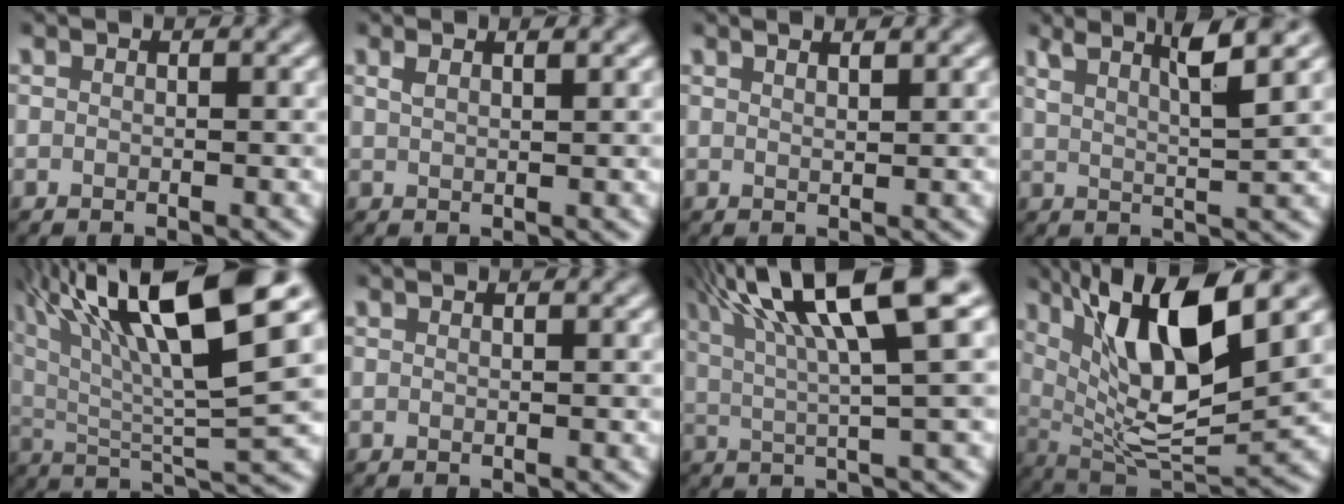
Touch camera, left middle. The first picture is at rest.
{"total": 1.2, "force": [0.7, 0.4, 0.8], "torque": [-0.014, 0.002, 0.011]}
{"total": 1.8, "force": [1.3, 0.6, 1.0], "torque": [0.003, 0.002, -0.003]}
{"total": 4.4, "force": [2.9, 0.6, 3.3], "torque": [-0.047, 0.001, 0.052]}
{"total": 14.1, "force": [6.6, 3.1, 12.1], "torque": [-0.202, 0.018, 0.112]}
{"total": 0.0}
{"total": 10.8, "force": [4.9, 2.1, 9.4], "torque": [-0.129, 0.024, 0.077]}
{"total": 12.1, "force": [4.4, 3.7, 10.6], "torque": [-0.182, 0.001, 0.081]}